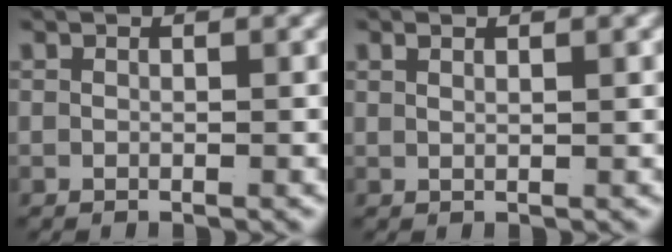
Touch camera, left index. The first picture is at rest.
{"total": 1.1, "force": [0.7, -0.7, 0.5], "torque": [-0.007, -0.002, 0.018]}